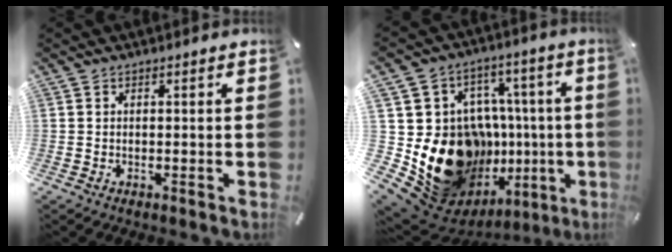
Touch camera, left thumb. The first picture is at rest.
{"total": 24.9, "force": [-6.5, 19.0, 14.7], "torque": [-0.223, 0.010, -0.053]}